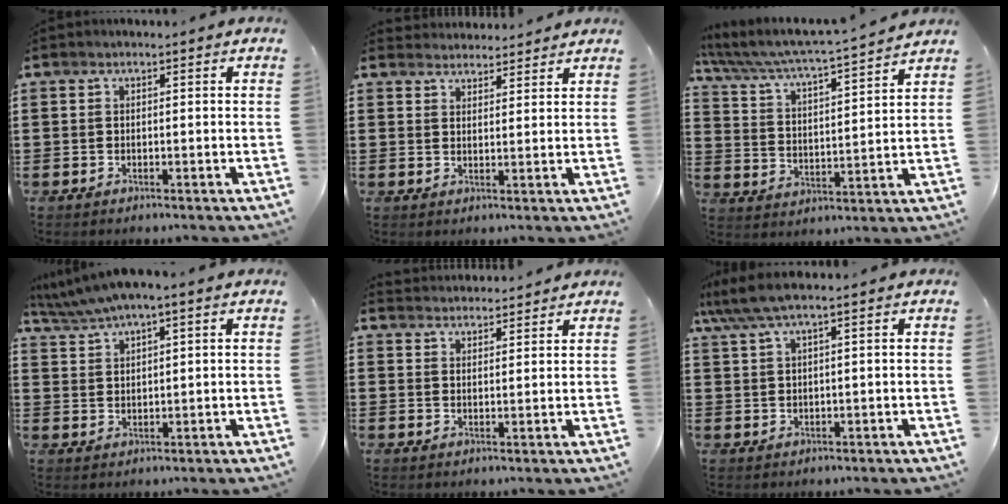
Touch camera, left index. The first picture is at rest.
{"total": 2.9, "force": [2.8, 0.5, -0.4], "torque": [-0.001, -0.006, 0.054]}
{"total": 4.5, "force": [4.2, -0.2, 1.7], "torque": [-0.056, -0.036, 0.062]}
{"total": 3.1, "force": [2.5, 0.2, 1.9], "torque": [-0.044, -0.005, 0.042]}
{"total": 2.8, "force": [2.7, 0.3, -0.6], "torque": [0.003, -0.008, 0.052]}
{"total": 3.9, "force": [2.4, 0.3, 3.0], "torque": [-0.071, 0.000, 0.041]}